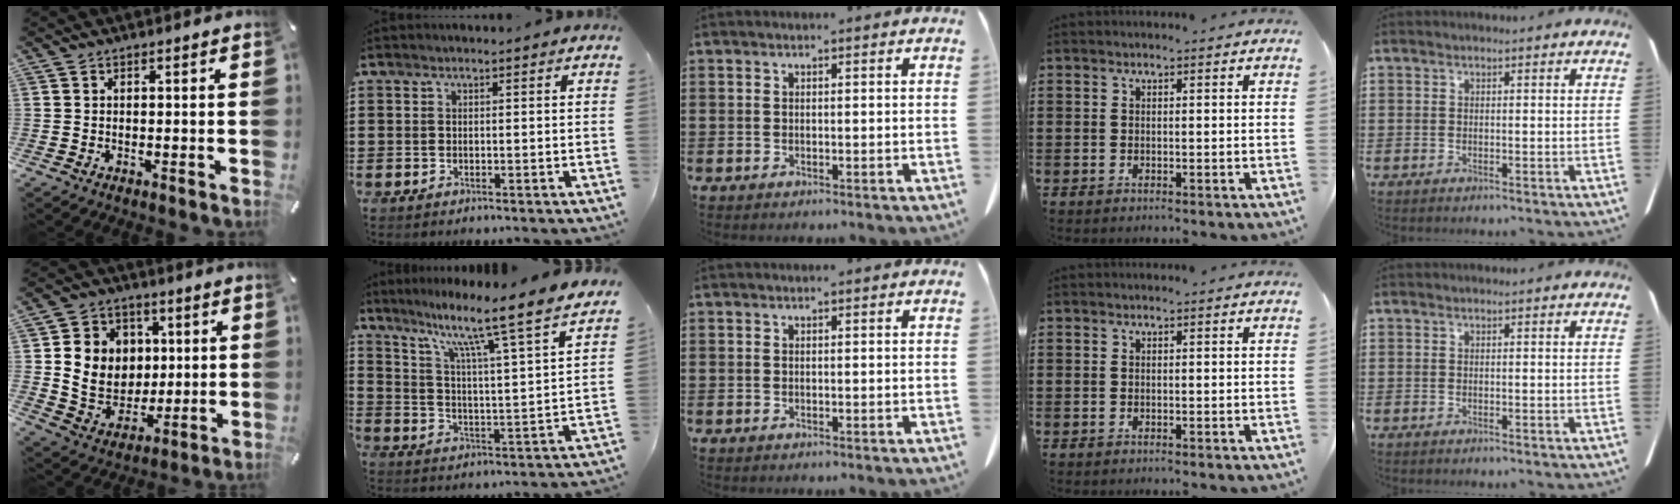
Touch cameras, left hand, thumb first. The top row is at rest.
{"thumb": {"total": 11.4, "force": [1.8, 10.7, 3.6], "torque": [-0.067, -0.002, 0.045]}, "index": {"total": 9.5, "force": [7.8, -1.1, 5.3], "torque": [-0.117, -0.070, 0.116]}}